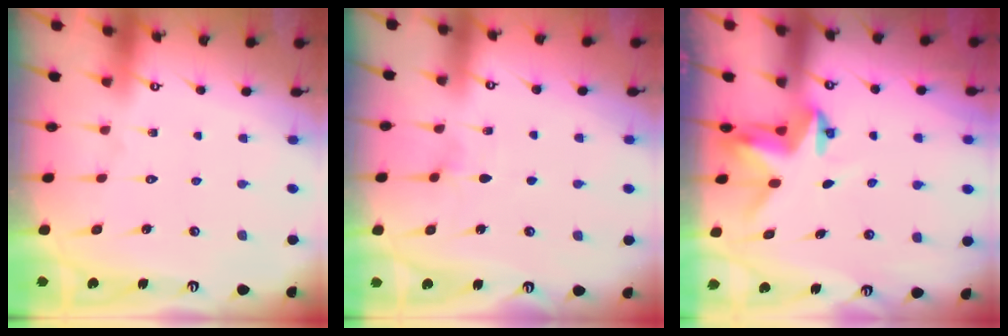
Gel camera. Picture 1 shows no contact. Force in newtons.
{"total": 4.6, "press": 4.3, "slide": 1.4}
{"total": 3.2, "press": 3.2, "slide": 0.1}